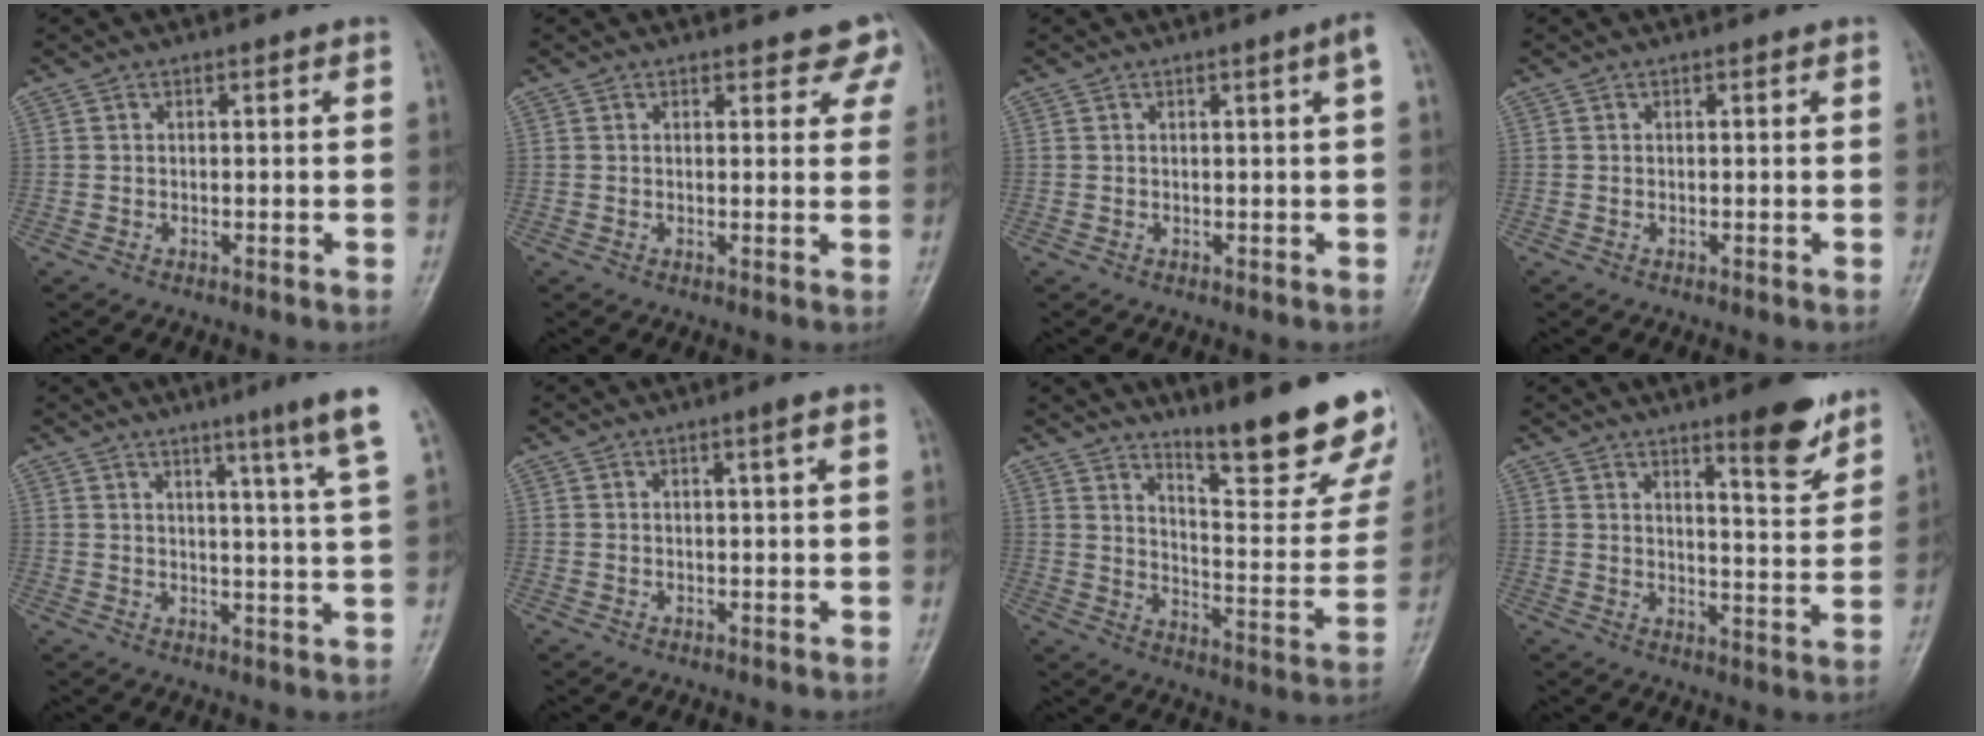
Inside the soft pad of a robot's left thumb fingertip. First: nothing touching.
{"total": 5.0, "force": [4.1, 2.5, 1.7], "torque": [0.023, -0.015, 0.035]}
{"total": 1.8, "force": [0.4, -0.3, 1.7], "torque": [-0.026, 0.003, 0.009]}
{"total": 0.0}
{"total": 9.1, "force": [5.9, -0.6, 6.9], "torque": [-0.089, -0.030, 0.068]}
{"total": 1.4, "force": [0.5, -0.2, 1.3], "torque": [-0.022, 0.000, 0.012]}
{"total": 20.7, "force": [15.6, 4.1, 12.9], "torque": [-0.144, -0.112, 0.225]}
{"total": 9.2, "force": [6.5, 2.1, 6.2], "torque": [-0.065, -0.048, 0.095]}